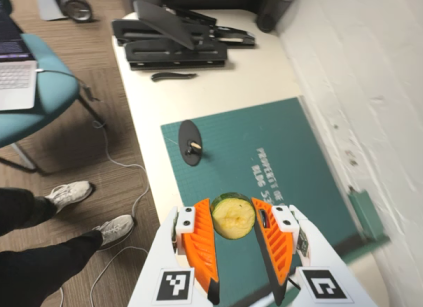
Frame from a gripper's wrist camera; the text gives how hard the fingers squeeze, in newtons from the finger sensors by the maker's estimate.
{"total": 8.9, "left": 8.5, "right": 9.4}